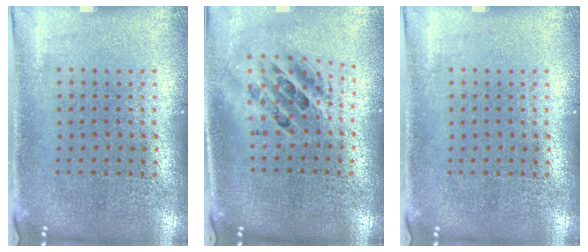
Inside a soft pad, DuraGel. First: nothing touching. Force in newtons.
{"total": 1.8, "press": 1.5, "slide": 1.1}
{"total": 0.0}